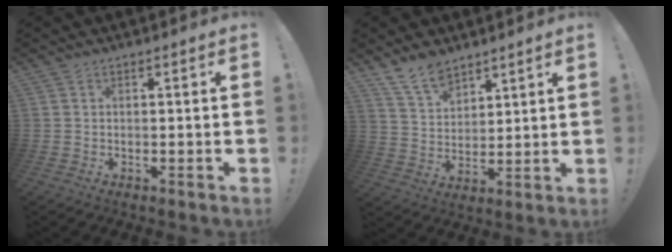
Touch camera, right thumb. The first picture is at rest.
{"total": 10.7, "force": [8.5, 5.7, 3.2], "torque": [-0.059, -0.055, 0.165]}